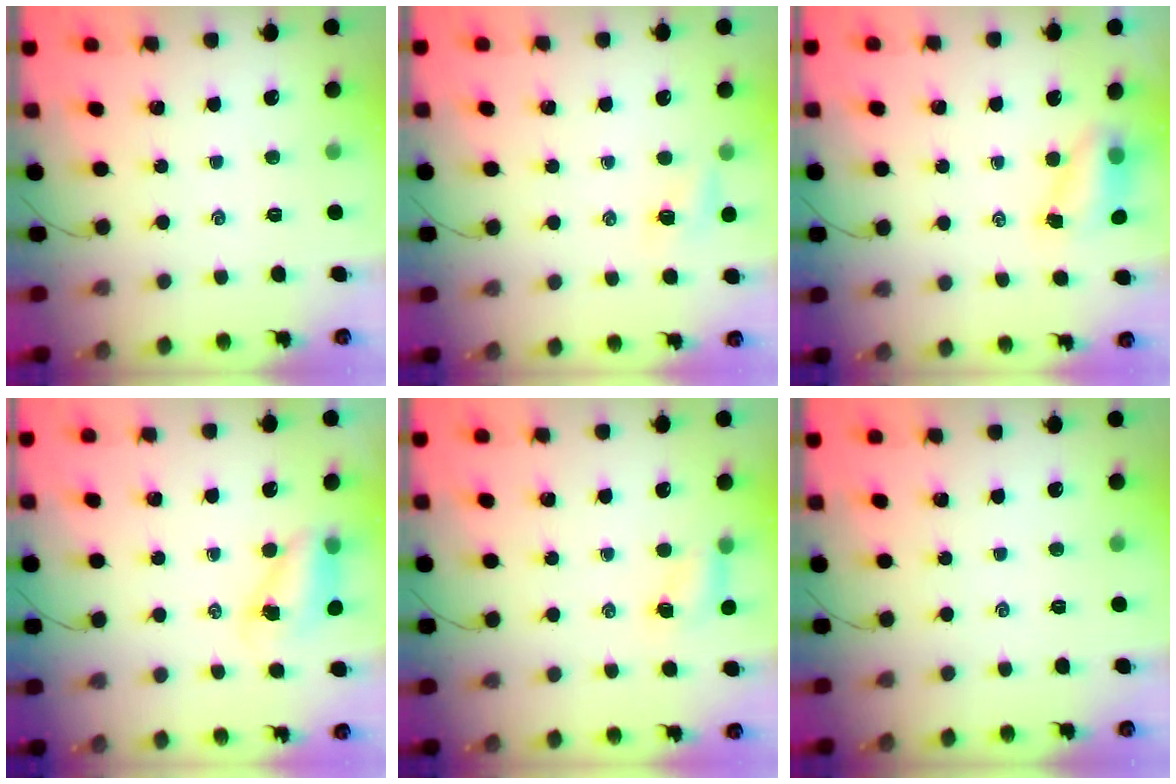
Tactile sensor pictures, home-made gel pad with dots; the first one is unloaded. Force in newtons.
{"total": 4.8, "press": 4.6, "slide": 1.3}
{"total": 5.5, "press": 5.4, "slide": 0.5}
{"total": 6.7, "press": 6.7, "slide": 0.9}
{"total": 5.5, "press": 5.3, "slide": 1.4}
{"total": 0.0}